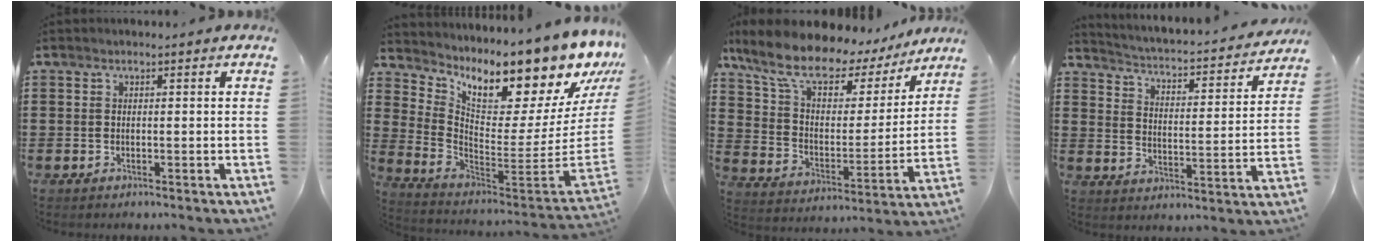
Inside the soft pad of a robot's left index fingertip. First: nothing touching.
{"total": 12.6, "force": [10.1, 2.6, 7.0], "torque": [-0.127, -0.099, 0.160]}
{"total": 11.2, "force": [9.1, 4.1, 5.2], "torque": [-0.136, -0.054, 0.157]}
{"total": 2.5, "force": [2.4, -0.1, 0.7], "torque": [-0.031, -0.031, 0.029]}